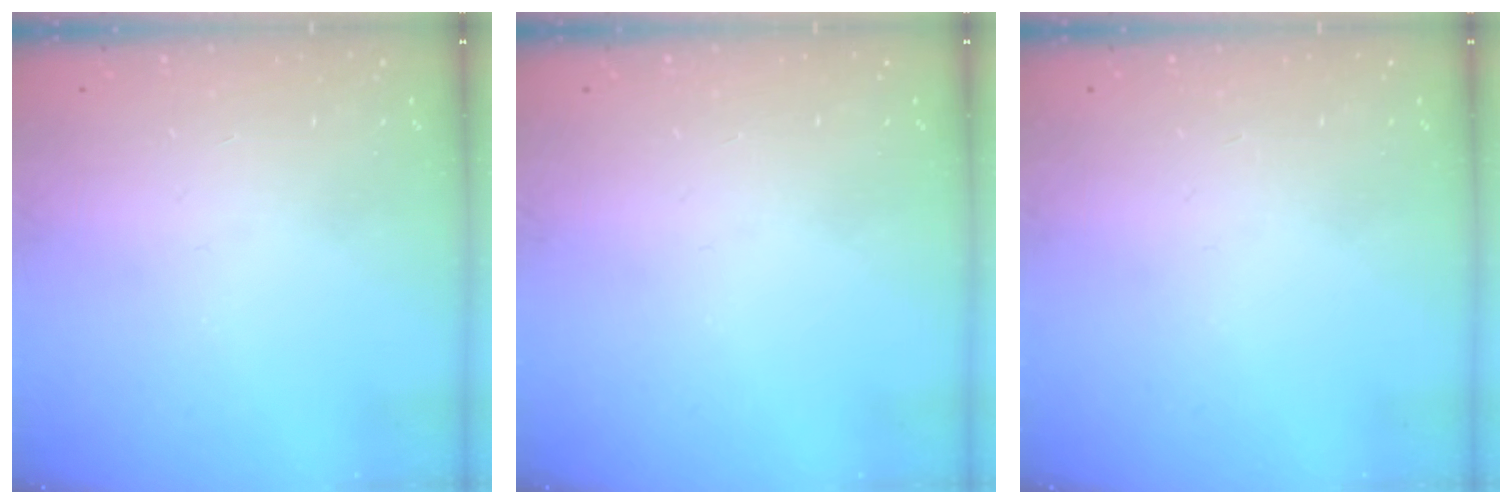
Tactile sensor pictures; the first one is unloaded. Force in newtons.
{"total": 0.0}
{"total": 0.0}